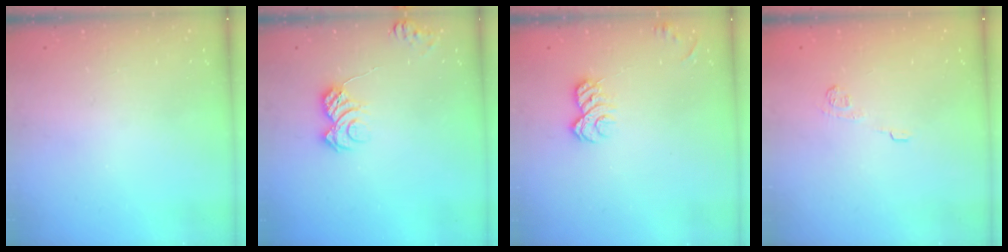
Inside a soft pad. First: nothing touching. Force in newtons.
{"total": 7.7, "press": 7.7, "slide": 0.9}
{"total": 6.6, "press": 6.6, "slide": 0.9}
{"total": 7.1, "press": 6.9, "slide": 1.5}